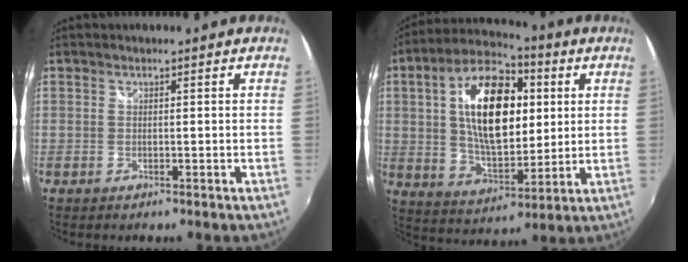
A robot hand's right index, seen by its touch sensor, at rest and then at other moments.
{"total": 18.8, "force": [4.0, 9.7, 15.6], "torque": [-0.276, 0.029, 0.074]}